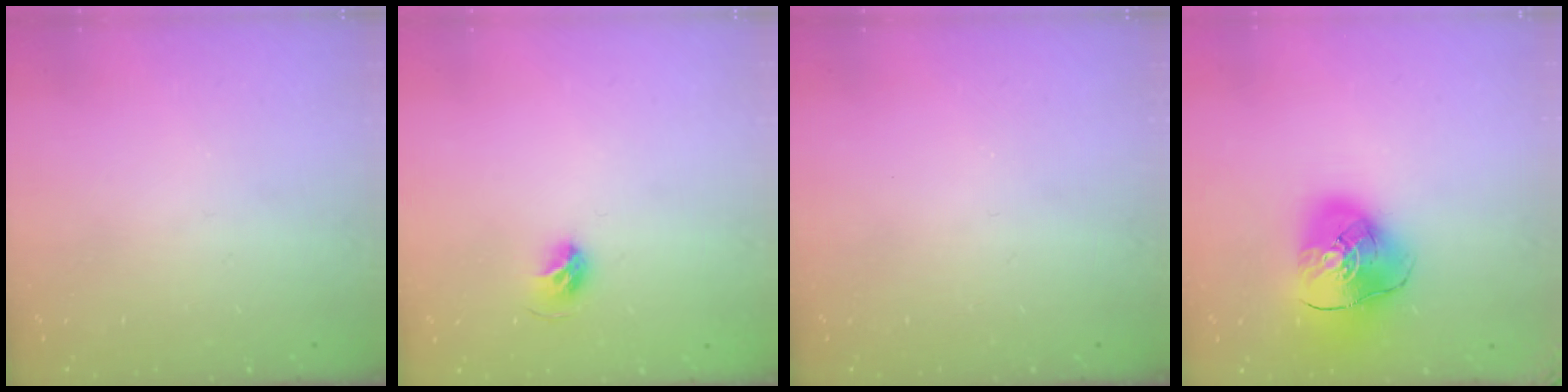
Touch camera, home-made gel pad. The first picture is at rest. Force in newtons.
{"total": 6.2, "press": 6.1, "slide": 1.2}
{"total": 0.0}
{"total": 15.0, "press": 14.8, "slide": 2.2}